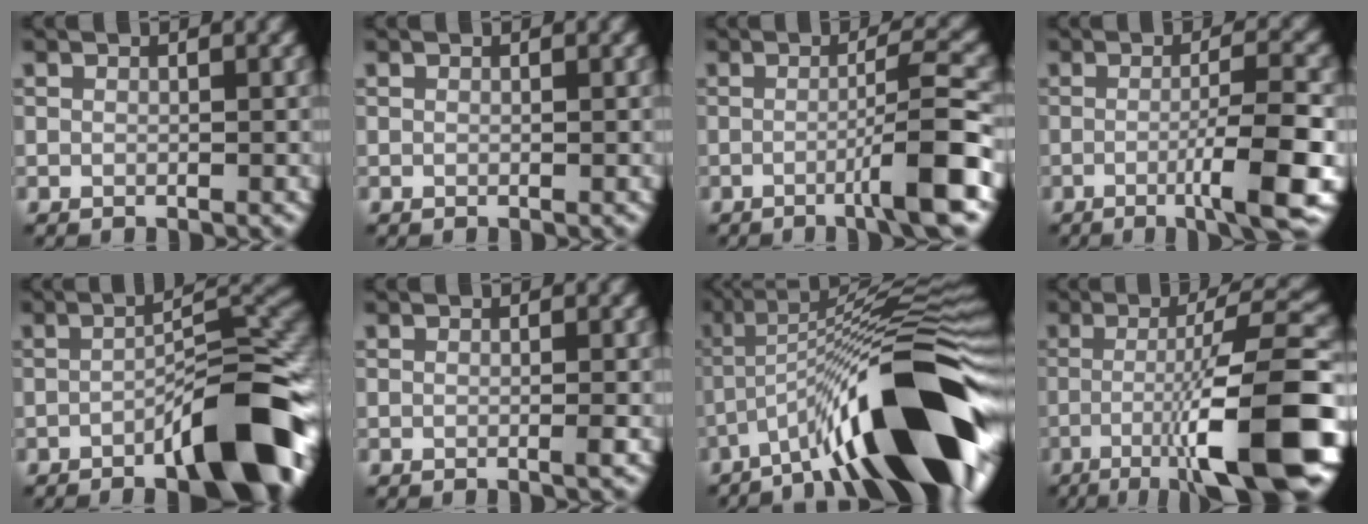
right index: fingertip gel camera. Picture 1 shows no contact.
{"total": 0.0}
{"total": 5.7, "force": [-2.1, 0.3, 5.4], "torque": [-0.073, 0.014, -0.049]}
{"total": 6.6, "force": [-2.1, 0.8, 6.2], "torque": [-0.087, 0.009, -0.041]}
{"total": 9.7, "force": [-4.9, 2.2, 8.1], "torque": [-0.106, 0.023, -0.082]}
{"total": 0.6, "force": [-0.2, 0.0, 0.6], "torque": [-0.008, 0.001, -0.005]}
{"total": 17.5, "force": [-8.1, 4.2, 14.9], "torque": [-0.218, 0.023, -0.141]}
{"total": 13.1, "force": [-4.8, 2.1, 12.0], "torque": [-0.168, 0.015, -0.073]}